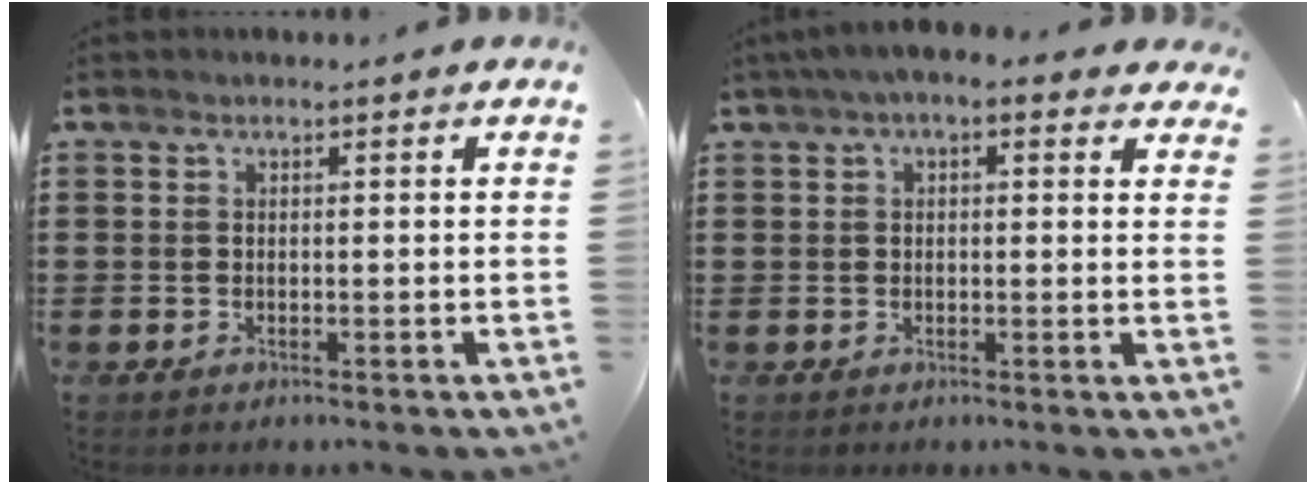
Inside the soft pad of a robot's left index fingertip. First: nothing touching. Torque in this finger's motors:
{"motor_torque": [2.14, 0.00, 1.05, 0.21]}